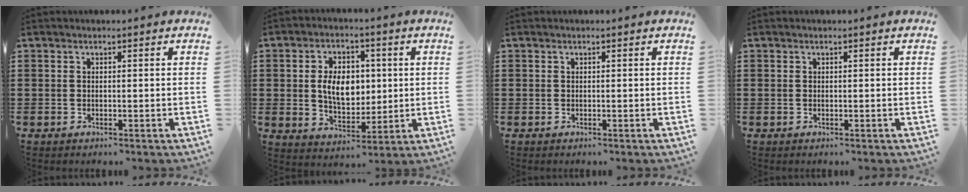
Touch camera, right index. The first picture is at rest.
{"total": 7.6, "force": [0.8, 4.8, 5.9], "torque": [-0.113, 0.009, 0.009]}
{"total": 0.0}
{"total": 0.0}